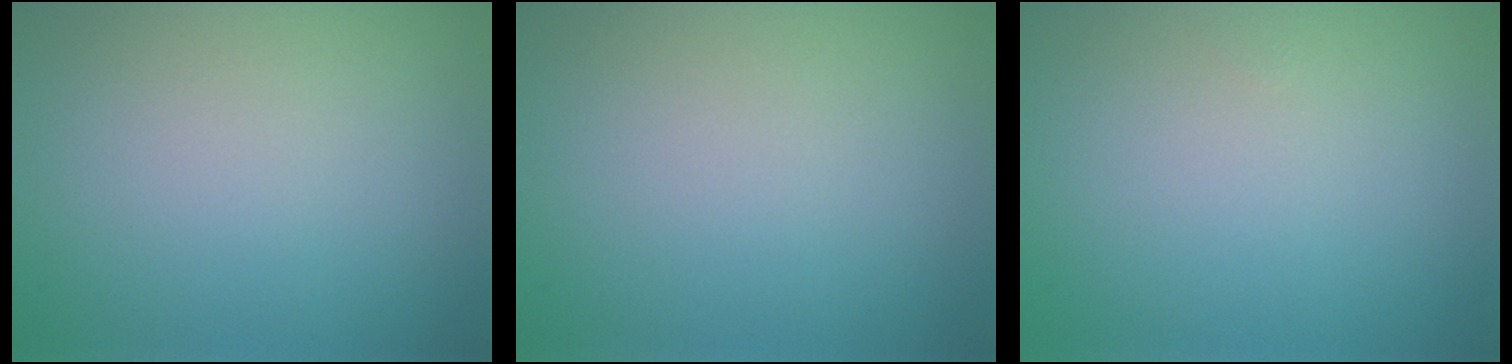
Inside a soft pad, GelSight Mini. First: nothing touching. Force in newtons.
{"total": 0.0}
{"total": 0.0}